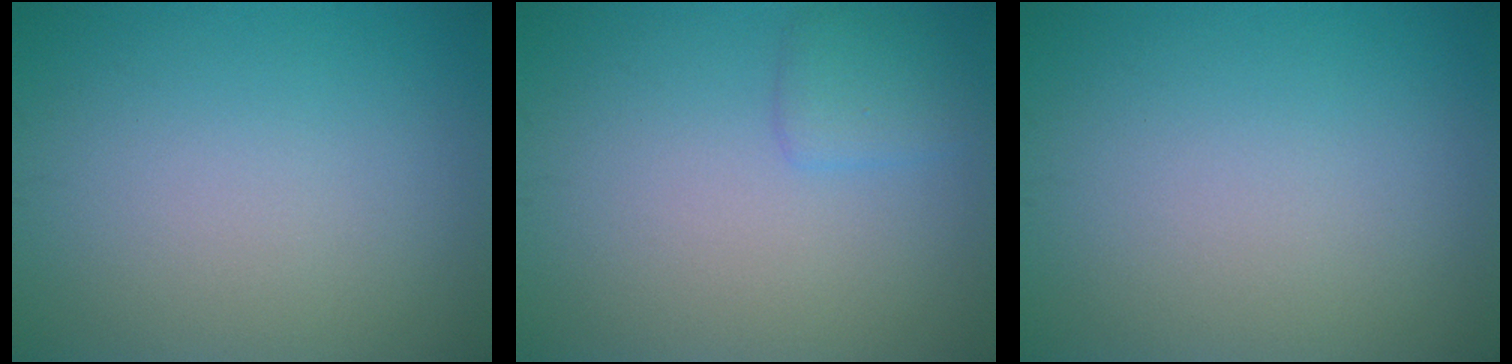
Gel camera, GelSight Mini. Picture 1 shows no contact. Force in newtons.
{"total": 1.6, "press": 1.6, "slide": 0.0}
{"total": 0.0}